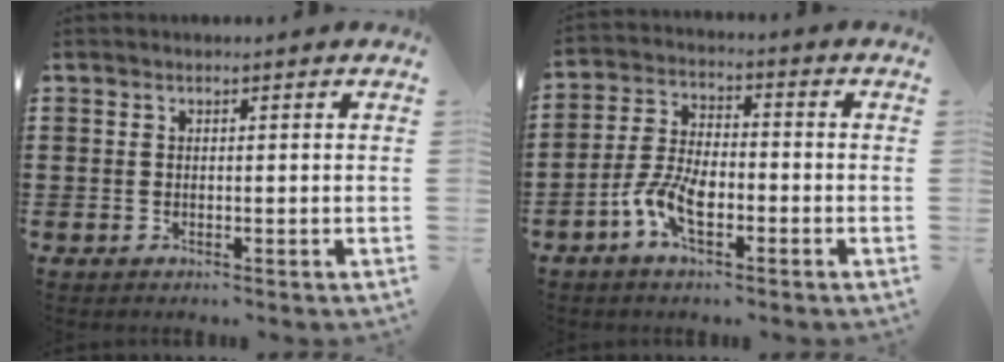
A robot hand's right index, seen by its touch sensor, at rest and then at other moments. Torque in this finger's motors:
{"motor_torque": [2.14, 0.00, 0.55, 0.12]}